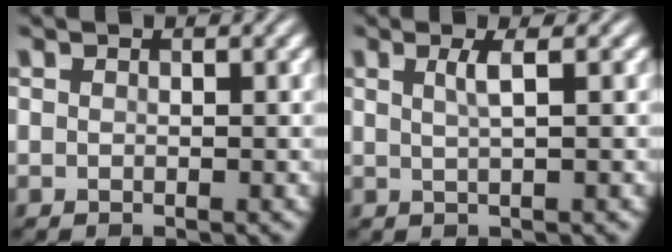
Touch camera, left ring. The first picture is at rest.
{"total": 1.9, "force": [0.5, 0.5, 1.7], "torque": [-0.028, 0.001, 0.005]}